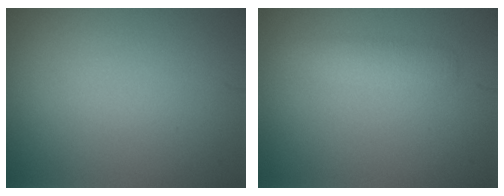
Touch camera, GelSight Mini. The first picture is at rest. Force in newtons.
{"total": 1.9, "press": 1.9, "slide": 0.1}